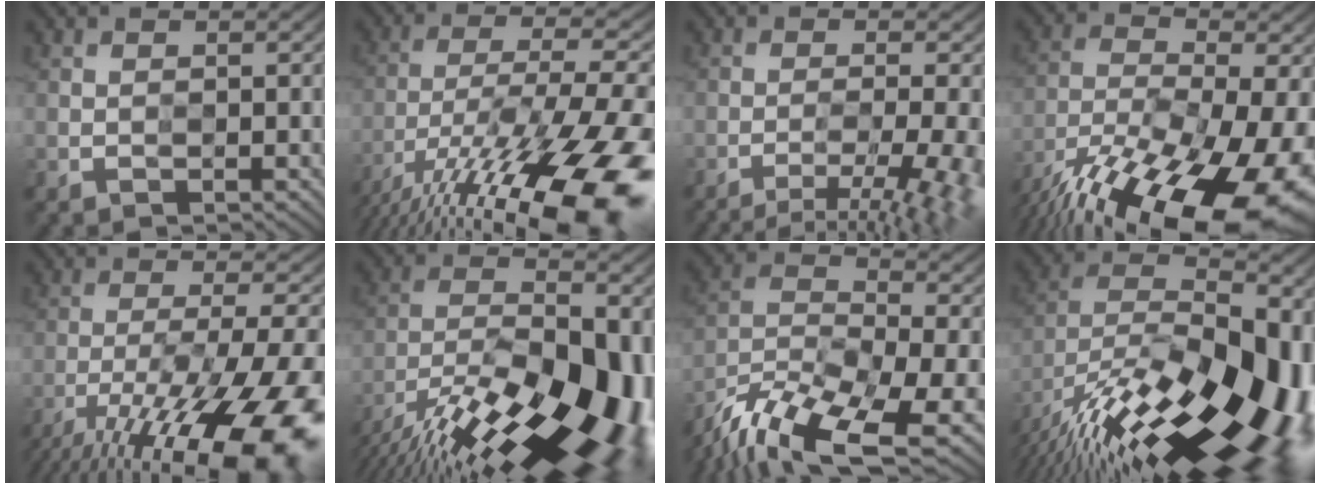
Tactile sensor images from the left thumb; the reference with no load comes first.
{"total": 19.9, "force": [-12.2, 5.6, 14.7], "torque": [-0.263, -0.013, -0.206]}
{"total": 8.1, "force": [-4.4, 1.5, 6.7], "torque": [-0.099, -0.002, -0.062]}
{"total": 20.5, "force": [-14.1, 7.5, 12.8], "torque": [-0.228, -0.036, -0.224]}
{"total": 18.6, "force": [-12.5, 4.6, 12.9], "torque": [-0.213, -0.037, -0.196]}
{"total": 21.5, "force": [-13.5, 8.2, 14.5], "torque": [-0.214, -0.023, -0.215]}
{"total": 17.0, "force": [-12.8, 5.2, 9.9], "torque": [-0.215, -0.034, -0.213]}
{"total": 20.5, "force": [-10.9, 8.5, 15.2], "torque": [-0.230, -0.008, -0.178]}